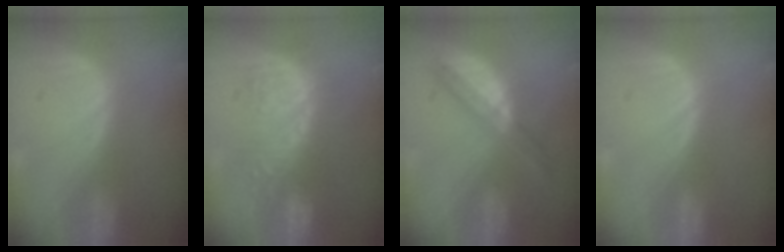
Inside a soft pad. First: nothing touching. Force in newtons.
{"total": 8.9, "press": 8.5, "slide": 2.5}
{"total": 5.5, "press": 5.2, "slide": 1.8}
{"total": 0.0}